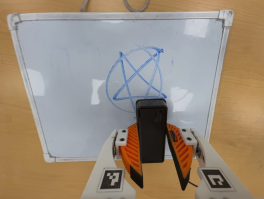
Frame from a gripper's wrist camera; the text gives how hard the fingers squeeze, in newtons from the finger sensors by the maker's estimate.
{"total": 5.0, "left": 4.7, "right": 5.3}